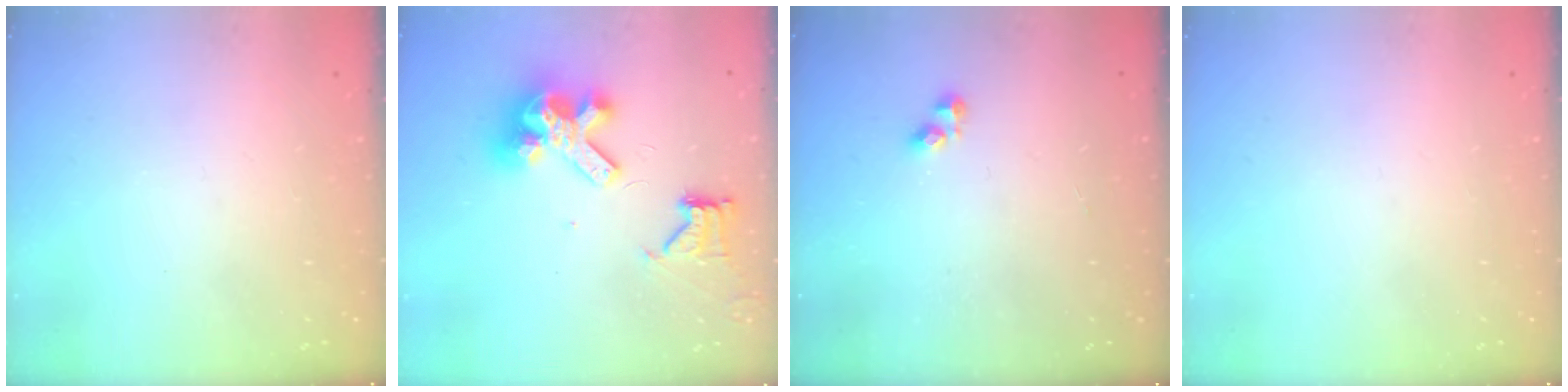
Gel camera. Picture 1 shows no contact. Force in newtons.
{"total": 12.7, "press": 12.6, "slide": 1.9}
{"total": 2.8, "press": 2.7, "slide": 0.5}
{"total": 0.0}